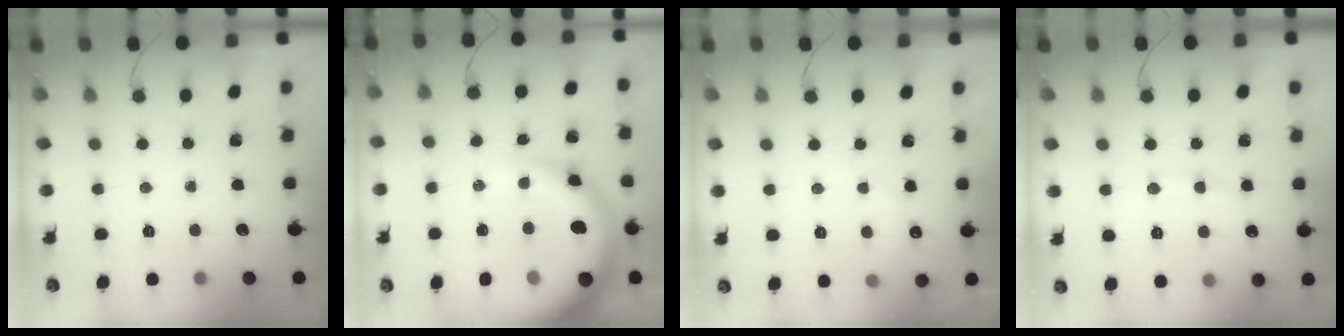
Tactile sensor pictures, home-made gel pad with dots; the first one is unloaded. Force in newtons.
{"total": 12.8, "press": 12.4, "slide": 3.3}
{"total": 5.9, "press": 5.8, "slide": 1.0}
{"total": 8.1, "press": 8.0, "slide": 1.3}